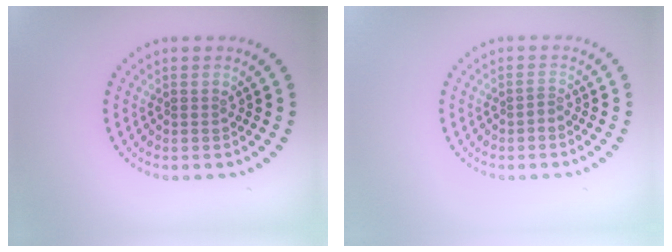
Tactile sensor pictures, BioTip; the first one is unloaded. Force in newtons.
{"total": 0.6, "press": 0.2, "slide": 0.6}